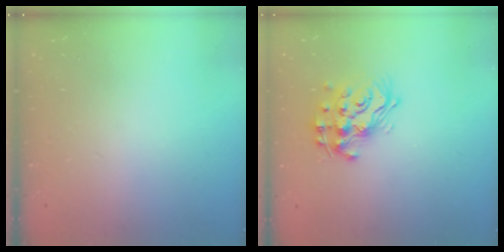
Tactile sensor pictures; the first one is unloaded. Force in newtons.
{"total": 15.4, "press": 15.3, "slide": 1.2}